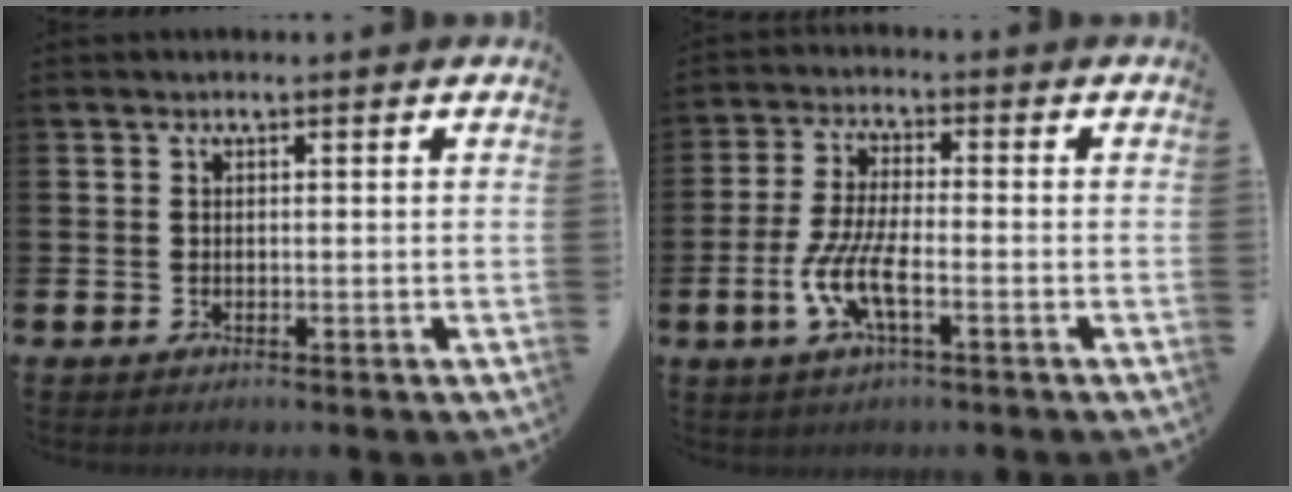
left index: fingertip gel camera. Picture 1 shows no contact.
{"total": 6.4, "force": [-2.4, 1.6, 5.7], "torque": [-0.126, -0.006, -0.045]}